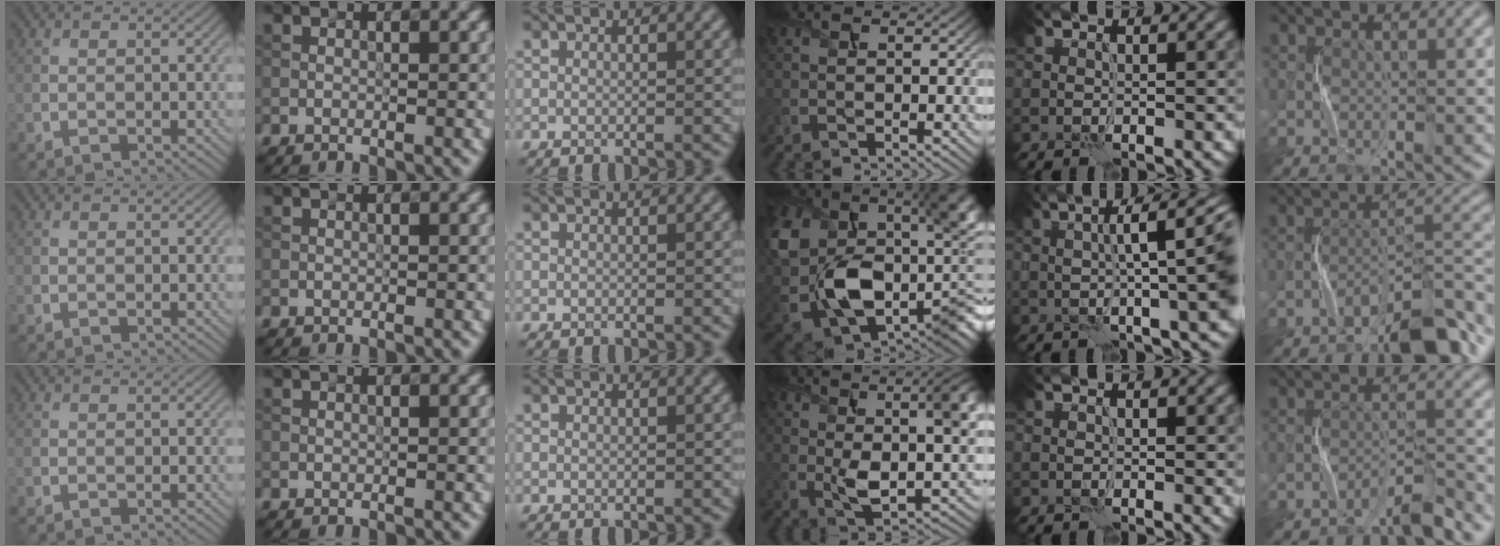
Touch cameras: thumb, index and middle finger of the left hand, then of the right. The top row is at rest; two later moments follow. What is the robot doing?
{"motion": "squeeze", "object": "stress ball aka squeeze ball"}